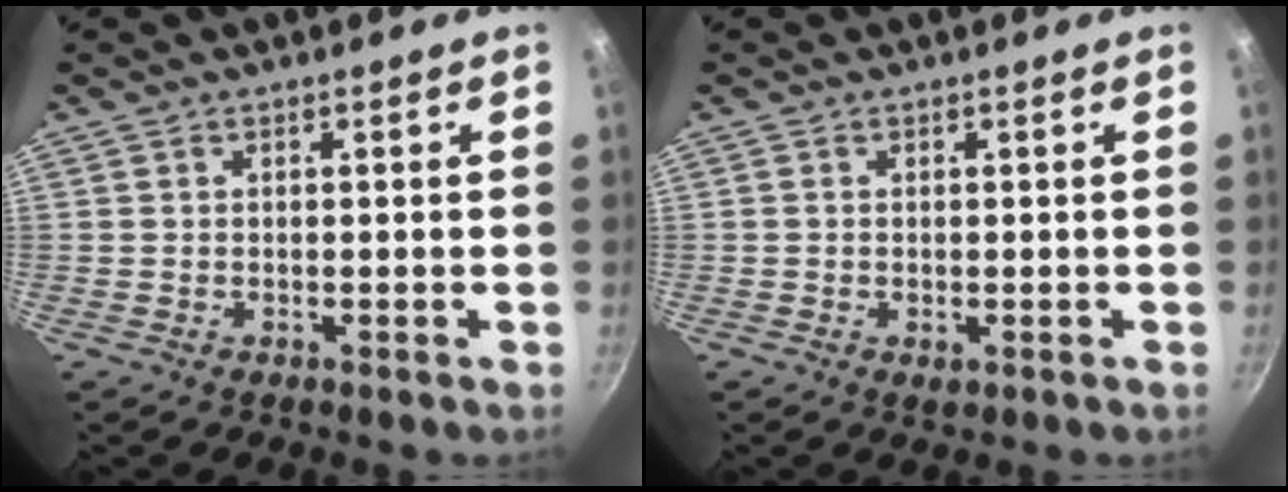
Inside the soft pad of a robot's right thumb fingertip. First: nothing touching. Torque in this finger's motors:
{"motor_torque": [-0.48, -0.18, -0.53, 0.23, 0.02]}